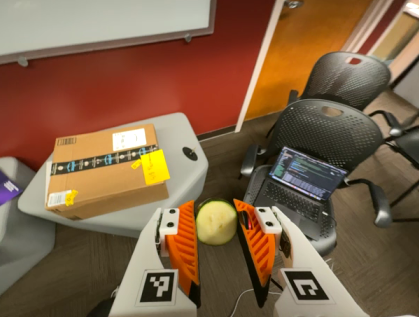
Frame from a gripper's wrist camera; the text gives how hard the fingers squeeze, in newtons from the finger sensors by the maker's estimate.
{"total": 7.8, "left": 7.8, "right": 7.9}